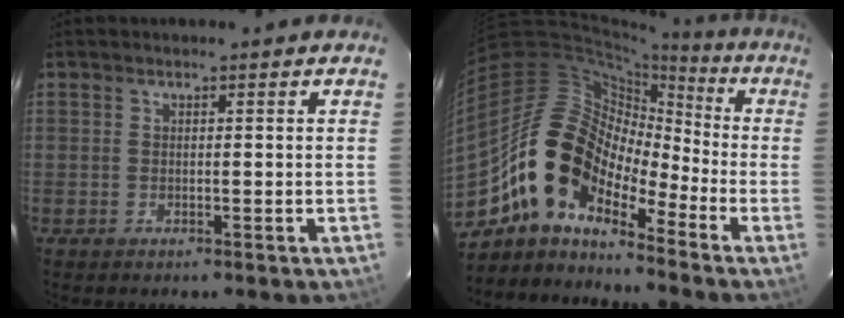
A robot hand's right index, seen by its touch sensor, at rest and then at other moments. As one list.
[{"total": 13.3, "force": [-9.0, 7.1, 6.7], "torque": [-0.116, 0.019, -0.186]}]